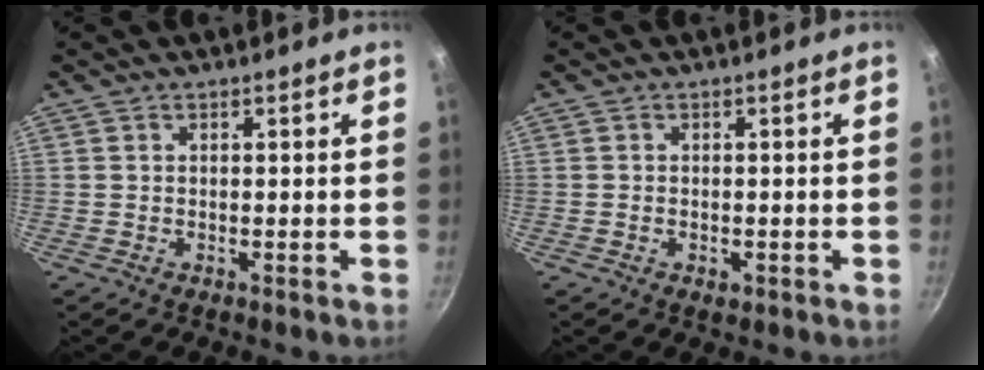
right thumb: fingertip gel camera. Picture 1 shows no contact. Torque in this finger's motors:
{"motor_torque": [-0.44, -0.20, 0.23, 0.57, -0.03]}